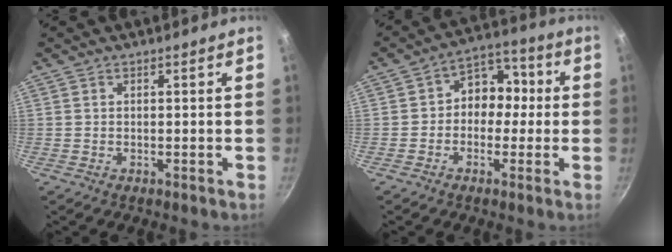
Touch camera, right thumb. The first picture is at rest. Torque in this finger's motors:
{"motor_torque": [-0.15, 0.36, 0.04, 0.15, 0.08]}